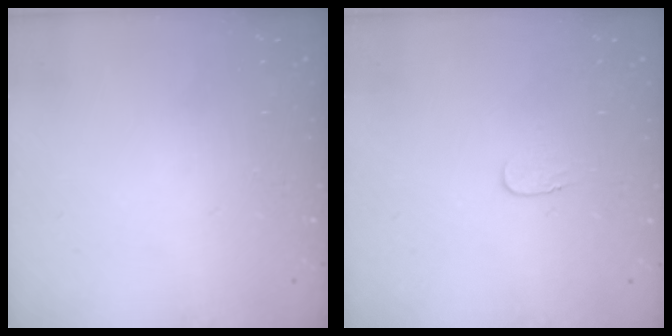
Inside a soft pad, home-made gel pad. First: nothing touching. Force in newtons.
{"total": 3.7, "press": 3.7, "slide": 0.4}